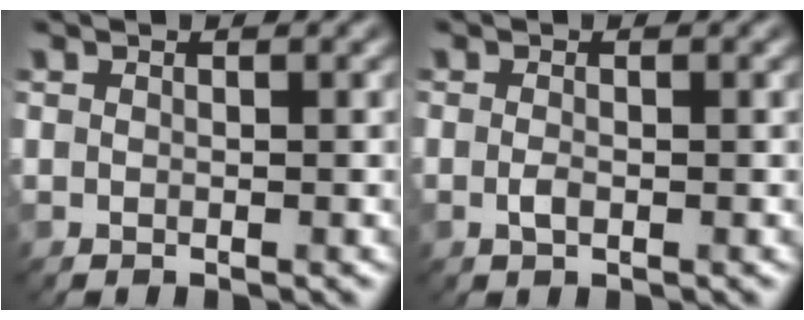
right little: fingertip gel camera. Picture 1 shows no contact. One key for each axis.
{"total": 0.8, "fx": -0.2, "fy": 0.3, "fz": 0.7, "tx": -0.015, "ty": -0.001, "tz": -0.005}